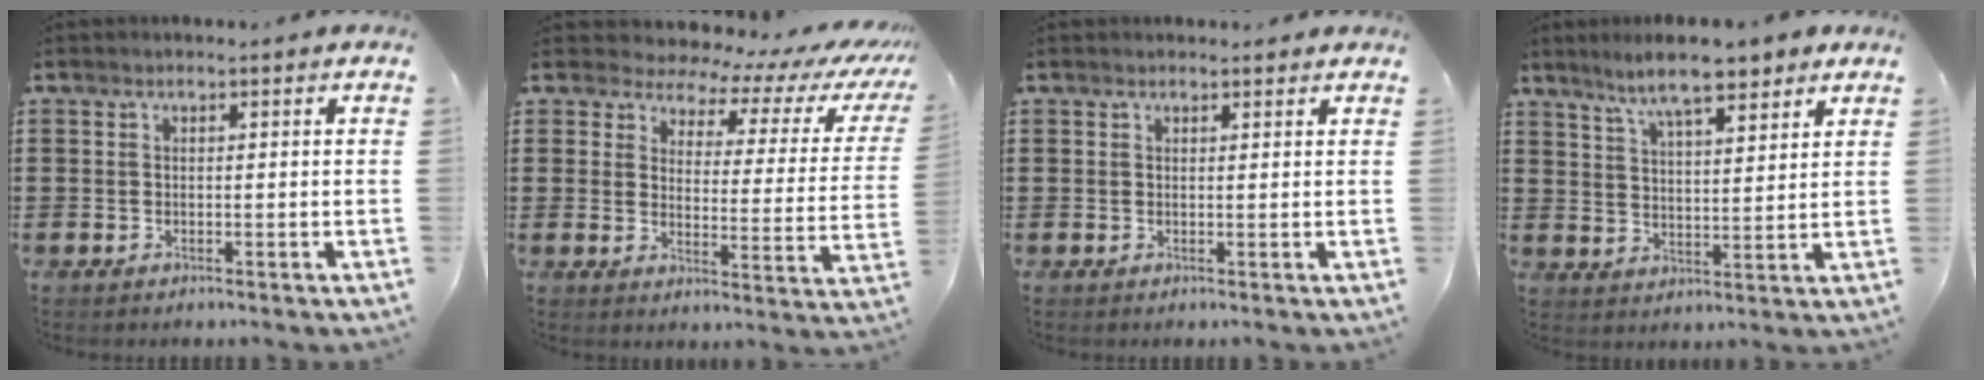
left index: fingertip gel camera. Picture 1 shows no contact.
{"total": 4.2, "force": [3.7, 1.7, 0.9], "torque": [-0.039, -0.030, 0.056]}
{"total": 0.8, "force": [0.8, 0.3, 0.1], "torque": [-0.004, 0.001, 0.015]}
{"total": 8.0, "force": [6.7, 1.2, 4.1], "torque": [-0.098, -0.013, 0.121]}